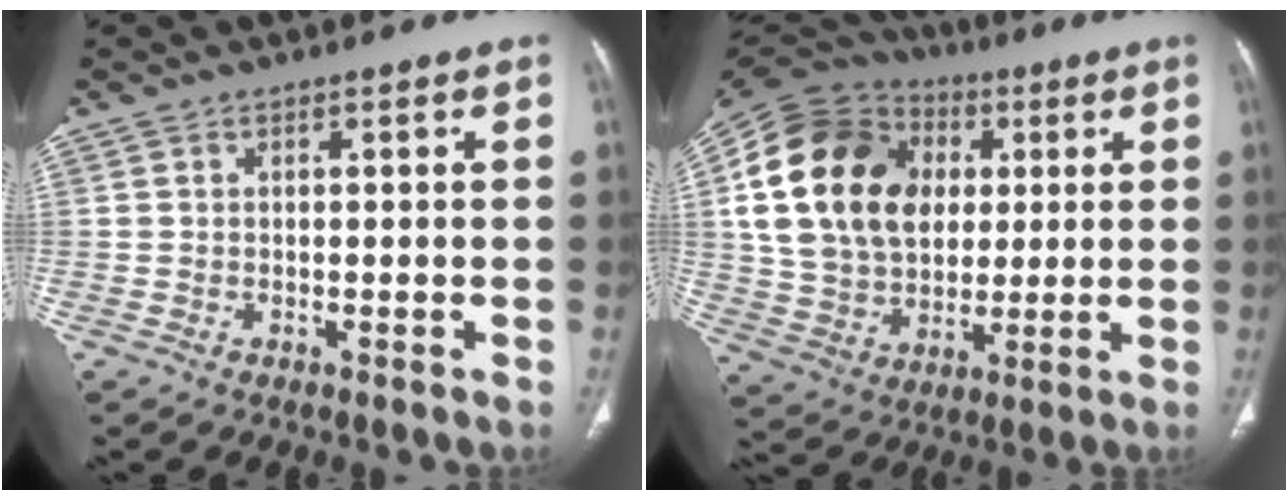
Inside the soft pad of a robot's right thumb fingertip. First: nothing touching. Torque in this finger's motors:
{"motor_torque": [-0.84, 1.93, 2.23, 0.53, 0.20]}